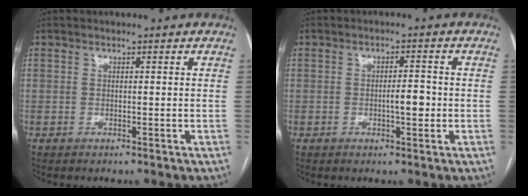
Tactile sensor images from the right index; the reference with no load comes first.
{"total": 3.2, "force": [-0.6, 0.9, 3.0], "torque": [-0.047, 0.002, -0.008]}